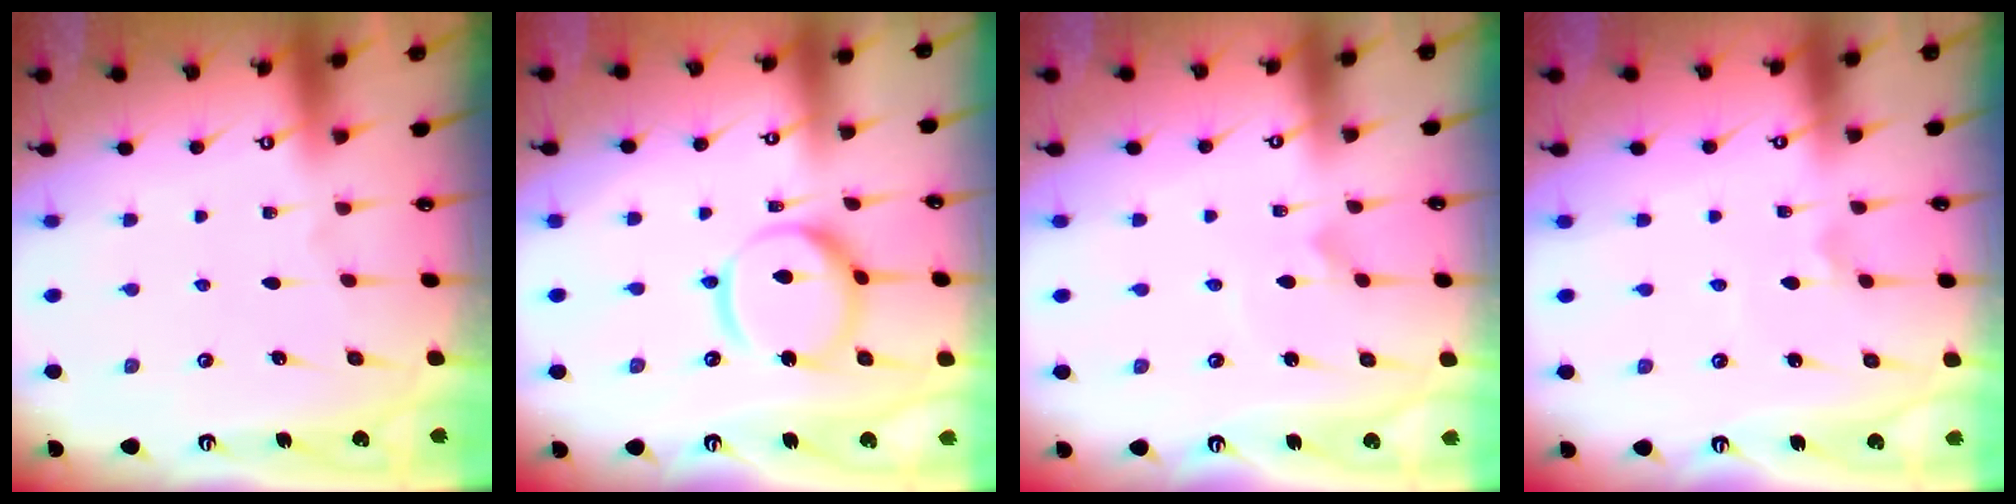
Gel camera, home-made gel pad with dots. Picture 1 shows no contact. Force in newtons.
{"total": 13.8, "press": 13.7, "slide": 1.4}
{"total": 1.7, "press": 1.7, "slide": 0.1}
{"total": 2.5, "press": 2.5, "slide": 0.0}